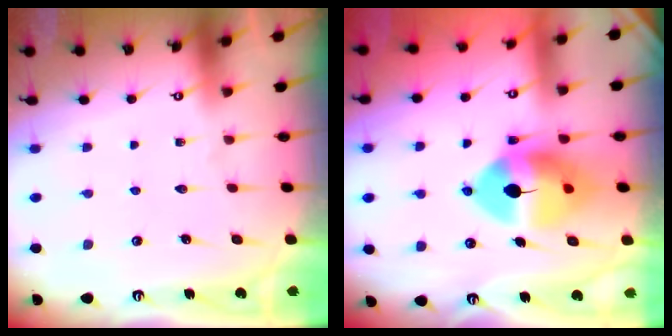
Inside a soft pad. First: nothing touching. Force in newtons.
{"total": 12.9, "press": 12.7, "slide": 2.3}